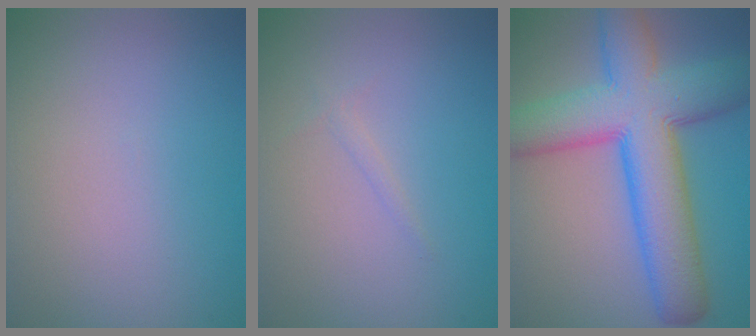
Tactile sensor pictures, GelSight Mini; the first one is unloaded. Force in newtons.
{"total": 0.7, "press": 0.7, "slide": 0.1}
{"total": 11.6, "press": 11.6, "slide": 0.3}